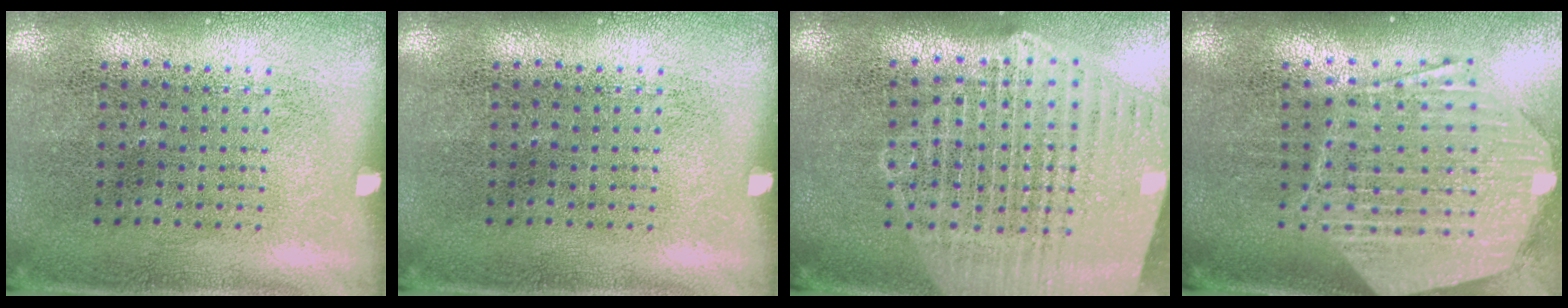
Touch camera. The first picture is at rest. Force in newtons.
{"total": 0.0}
{"total": 2.6, "press": 2.2, "slide": 1.3}
{"total": 2.9, "press": 2.3, "slide": 1.8}